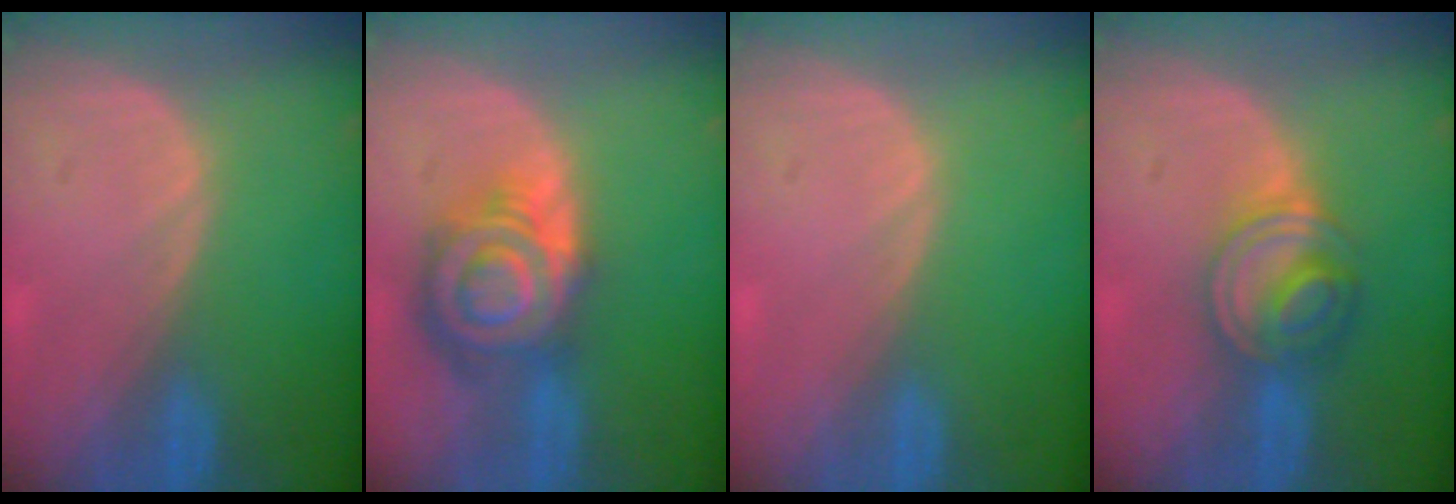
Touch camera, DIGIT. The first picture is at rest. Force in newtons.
{"total": 9.2, "press": 9.1, "slide": 0.5}
{"total": 0.0}
{"total": 6.1, "press": 6.0, "slide": 0.9}